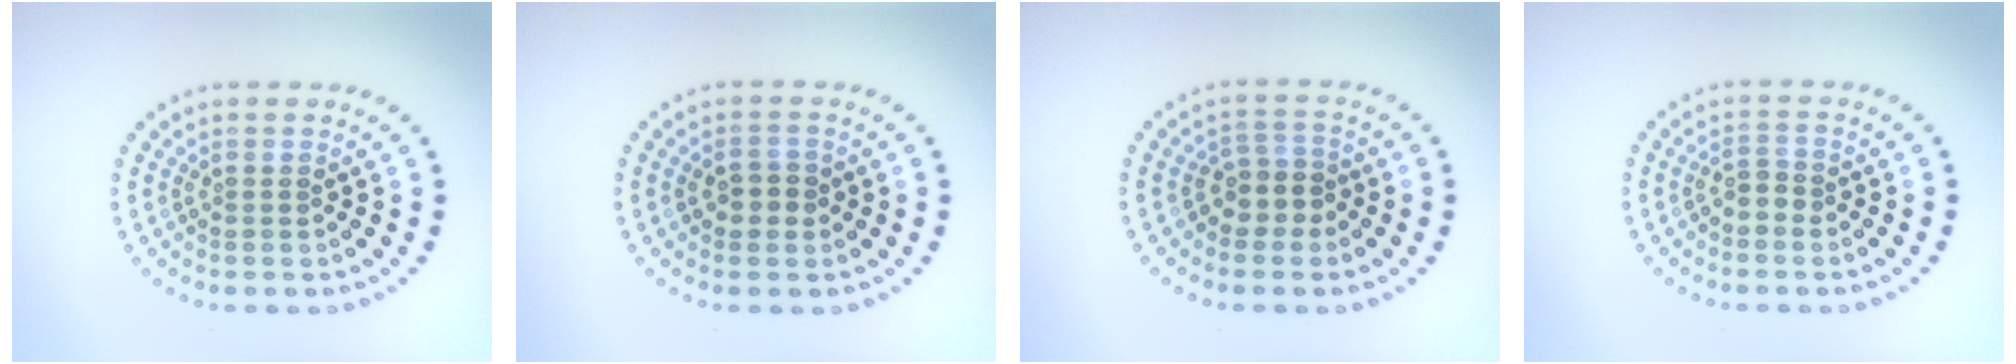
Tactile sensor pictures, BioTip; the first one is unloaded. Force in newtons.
{"total": 1.7, "press": 1.7, "slide": 0.1}
{"total": 2.3, "press": 1.9, "slide": 1.3}
{"total": 1.3, "press": 1.2, "slide": 0.5}